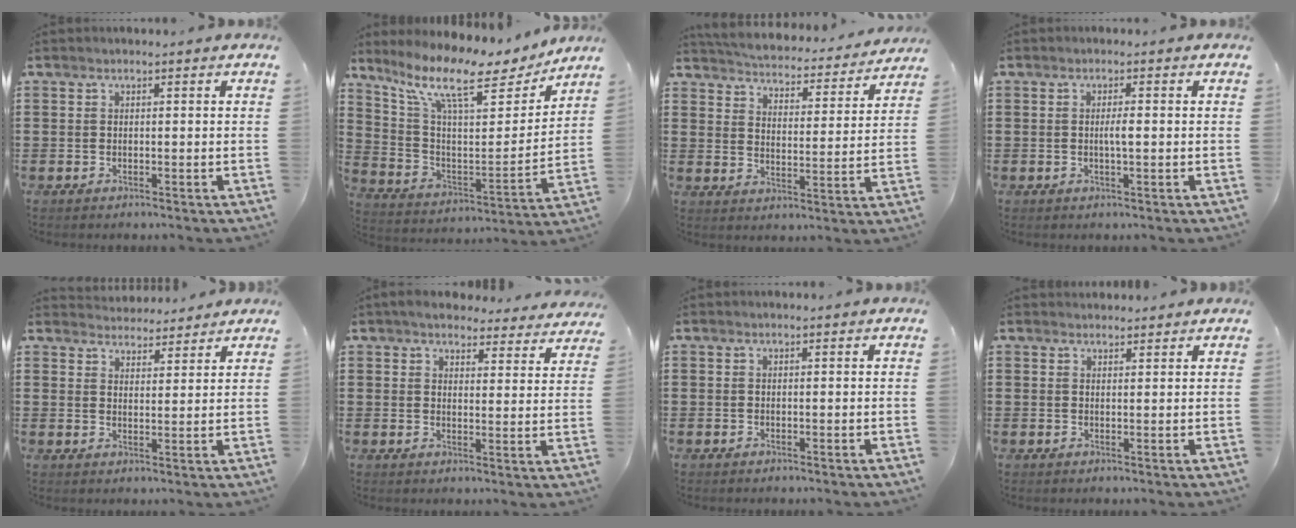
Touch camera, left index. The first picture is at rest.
{"total": 11.8, "force": [8.6, 3.3, 7.4], "torque": [-0.163, -0.049, 0.141]}
{"total": 4.1, "force": [4.1, -0.1, 0.2], "torque": [-0.030, -0.040, 0.065]}
{"total": 1.9, "force": [-0.1, 0.3, 1.9], "torque": [-0.037, -0.002, -0.002]}
{"total": 3.7, "force": [3.6, 0.7, -0.1], "torque": [-0.010, -0.011, 0.068]}
{"total": 4.4, "force": [4.2, 1.0, 1.0], "torque": [-0.037, -0.018, 0.076]}
{"total": 0.0}
{"total": 1.5, "force": [1.5, 0.4, 0.0], "torque": [0.004, -0.001, 0.027]}